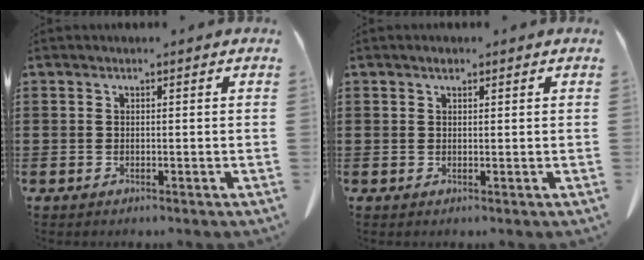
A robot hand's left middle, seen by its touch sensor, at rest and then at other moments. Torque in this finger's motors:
{"motor_torque": [1.55, 0.59, 0.06, 0.01]}